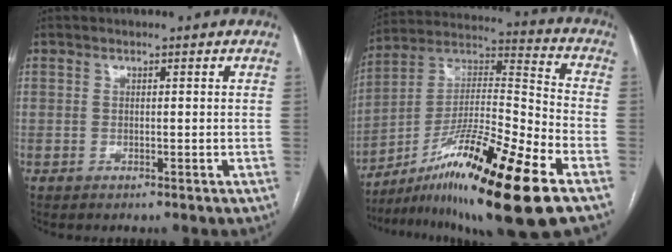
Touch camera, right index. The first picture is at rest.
{"total": 22.0, "force": [-12.6, 0.6, 18.0], "torque": [-0.309, -0.018, -0.216]}